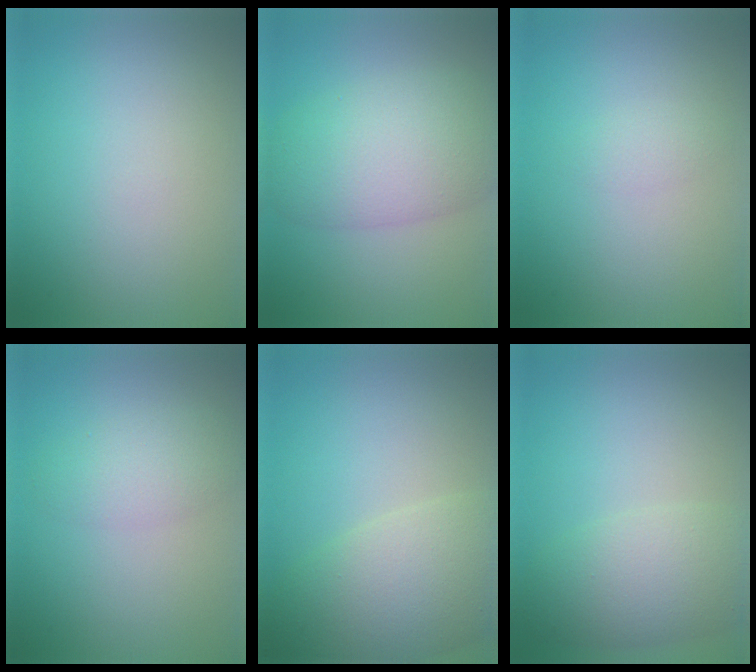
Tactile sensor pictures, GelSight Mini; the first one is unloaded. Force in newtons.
{"total": 7.9, "press": 7.9, "slide": 0.2}
{"total": 1.0, "press": 1.0, "slide": 0.1}
{"total": 2.7, "press": 2.7, "slide": 0.0}
{"total": 7.9, "press": 7.8, "slide": 0.8}
{"total": 5.2, "press": 5.2, "slide": 0.3}